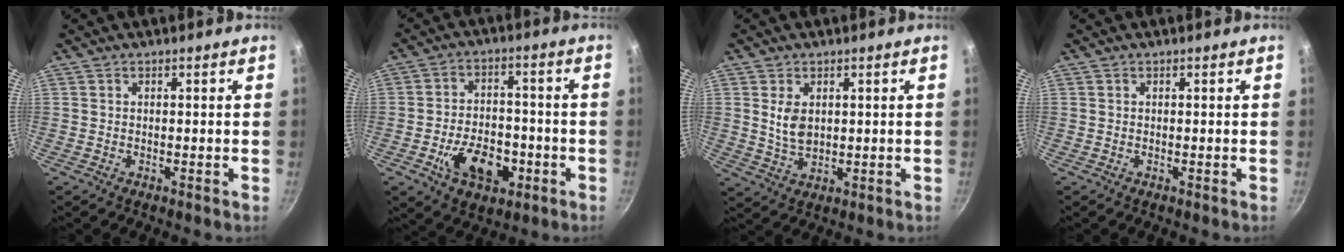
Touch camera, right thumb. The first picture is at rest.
{"total": 12.2, "force": [-4.3, 7.8, 8.3], "torque": [-0.108, 0.024, -0.065]}
{"total": 5.2, "force": [1.3, 3.3, 3.8], "torque": [-0.065, -0.015, 0.032]}
{"total": 0.0}